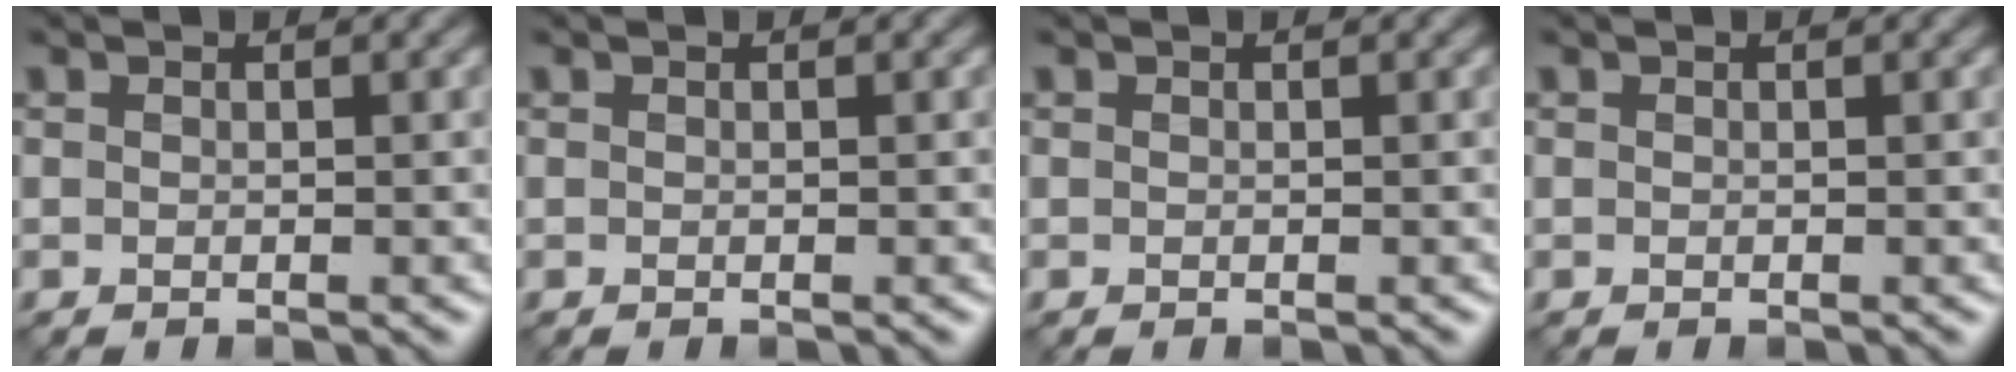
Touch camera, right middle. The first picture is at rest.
{"total": 0.0}
{"total": 0.0}
{"total": 0.0}